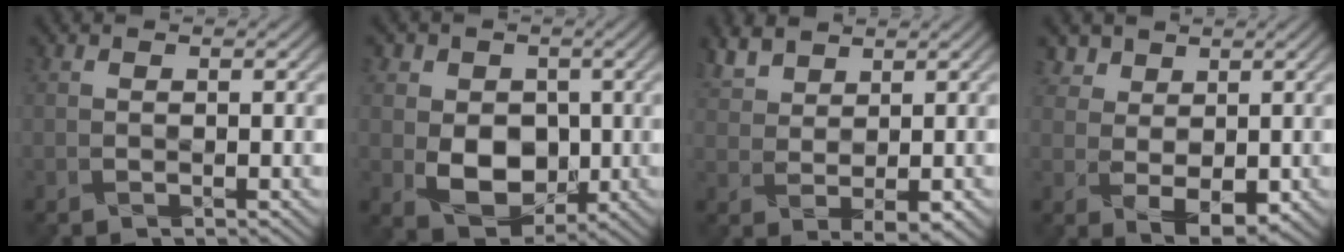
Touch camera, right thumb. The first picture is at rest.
{"total": 7.5, "force": [0.1, 6.3, 4.1], "torque": [-0.091, -0.006, 0.000]}
{"total": 4.5, "force": [2.7, 2.2, 2.8], "torque": [-0.069, 0.008, 0.060]}
{"total": 4.1, "force": [1.7, 3.0, 2.3], "torque": [-0.049, -0.009, 0.038]}